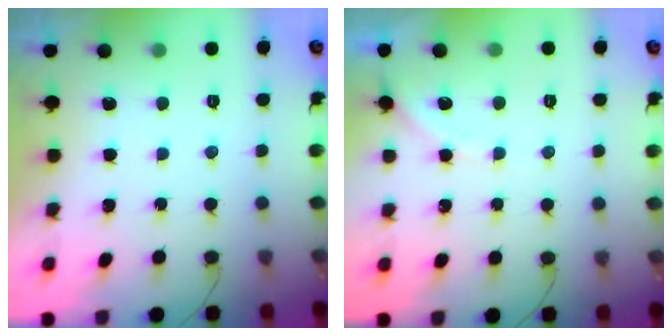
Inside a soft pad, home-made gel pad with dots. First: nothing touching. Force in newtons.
{"total": 3.3, "press": 3.2, "slide": 0.6}